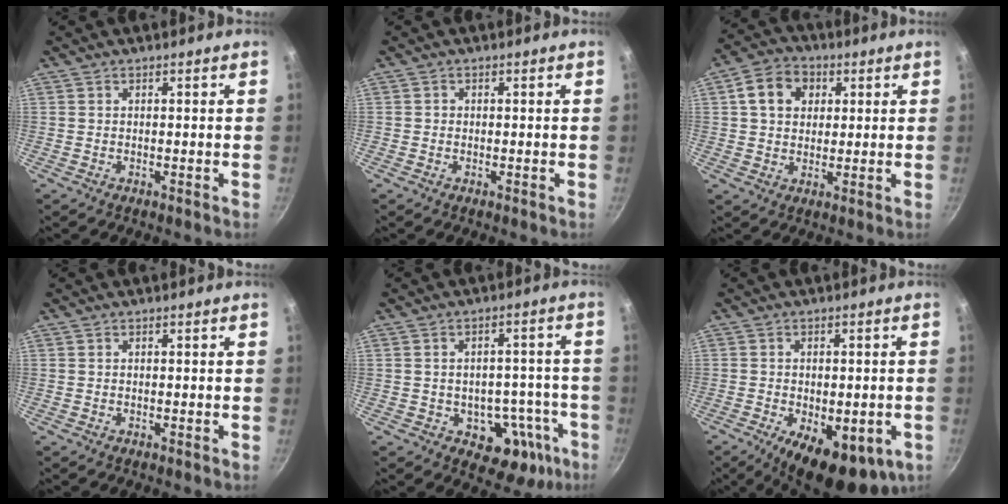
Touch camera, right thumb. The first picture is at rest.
{"total": 0.6, "force": [-0.1, 0.6, 0.1], "torque": [0.002, 0.001, -0.004]}
{"total": 8.8, "force": [2.5, 6.9, 4.8], "torque": [-0.061, 0.009, 0.032]}
{"total": 0.0}
{"total": 12.5, "force": [-5.0, 8.9, 7.3], "torque": [-0.036, 0.041, -0.048]}
{"total": 15.0, "force": [-5.4, 7.0, 12.1], "torque": [-0.140, -0.002, -0.064]}